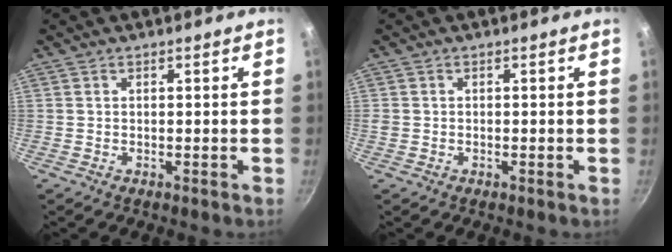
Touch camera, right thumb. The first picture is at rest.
{"total": 0.8, "force": [-0.2, 0.6, 0.5], "torque": [-0.010, 0.003, -0.004]}